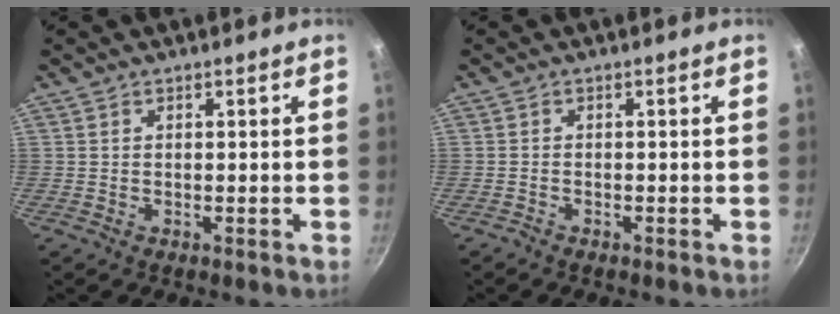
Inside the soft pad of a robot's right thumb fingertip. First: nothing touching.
{"total": 0.6, "force": [-0.6, 0.2, 0.1], "torque": [-0.017, 0.009, -0.013]}